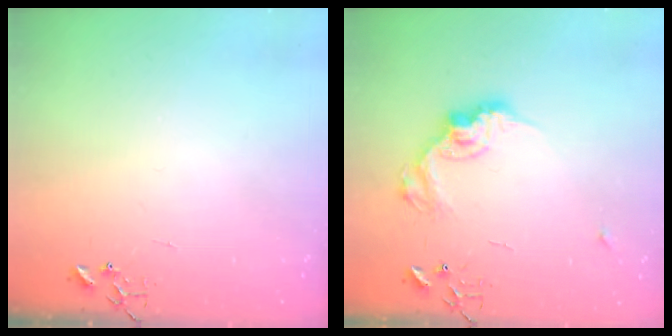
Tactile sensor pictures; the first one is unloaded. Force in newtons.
{"total": 13.5, "press": 13.5, "slide": 0.8}